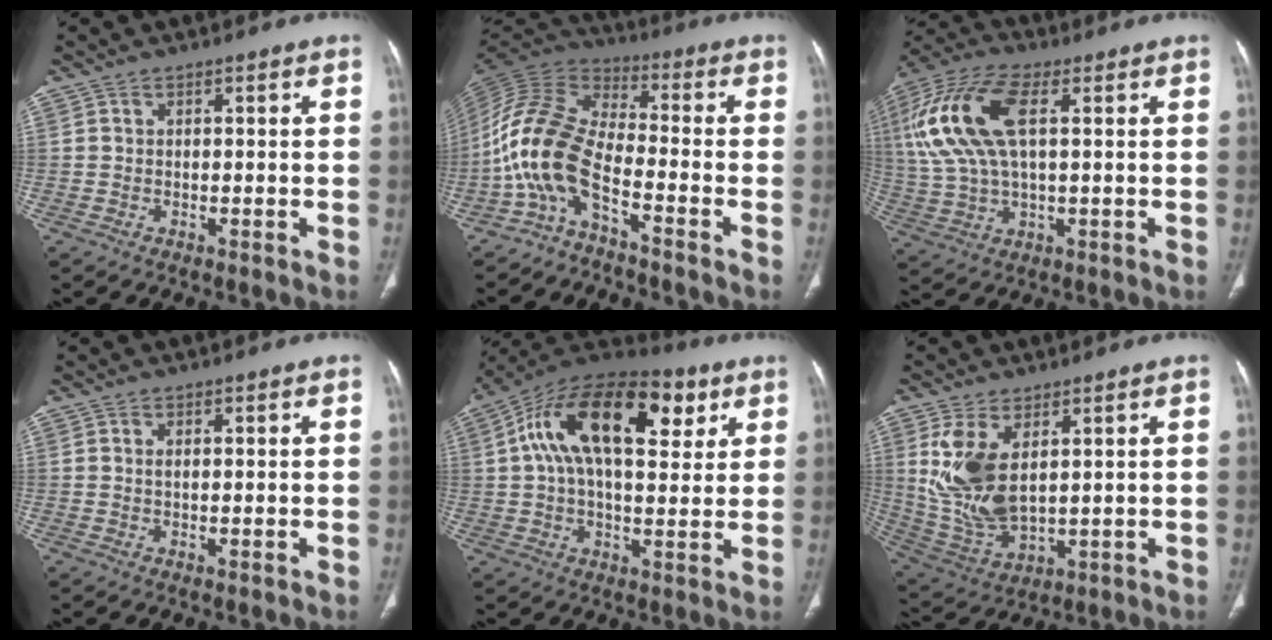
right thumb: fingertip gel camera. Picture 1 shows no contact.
{"total": 12.3, "force": [-5.9, 5.2, 9.4], "torque": [-0.208, 0.070, -0.129]}
{"total": 18.2, "force": [4.3, 8.6, 15.5], "torque": [-0.347, 0.016, 0.078]}
{"total": 1.0, "force": [0.3, 0.2, 0.9], "torque": [-0.024, -0.003, 0.007]}
{"total": 23.7, "force": [7.6, 12.1, 18.9], "torque": [-0.311, 0.023, 0.116]}
{"total": 12.6, "force": [3.5, 6.4, 10.2], "torque": [-0.208, -0.020, 0.092]}